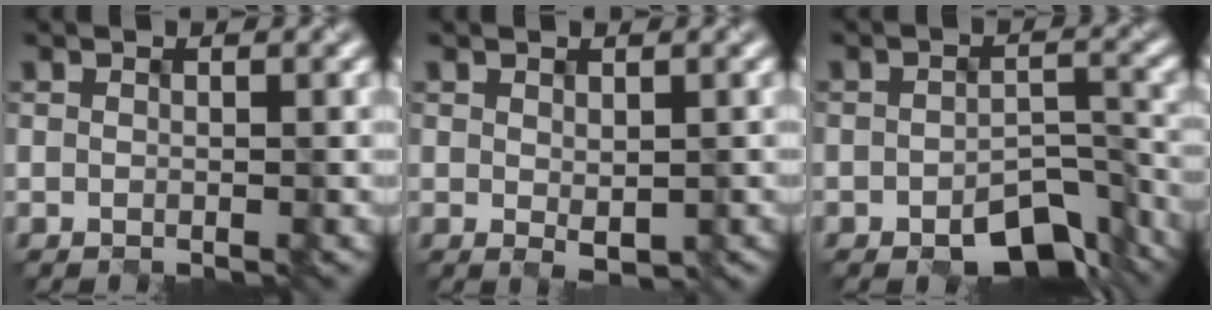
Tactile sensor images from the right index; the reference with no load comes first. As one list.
[{"total": 1.2, "force": [0.2, 0.7, 0.9], "torque": [-0.017, -0.006, 0.015]}, {"total": 5.9, "force": [-3.5, 3.1, 3.6], "torque": [-0.055, -0.015, -0.043]}]